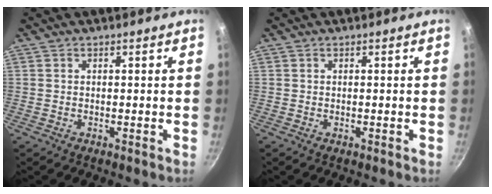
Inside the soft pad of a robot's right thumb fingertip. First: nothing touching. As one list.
[{"total": 0.0}]